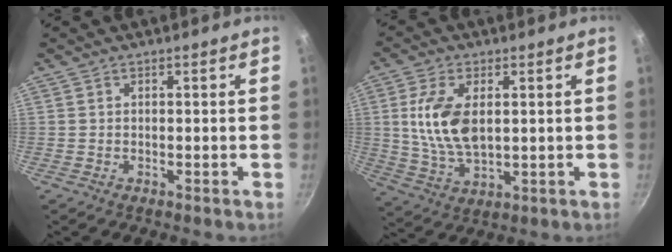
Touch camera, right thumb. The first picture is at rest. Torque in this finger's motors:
{"motor_torque": [-0.80, 1.17, 1.11, 0.60, 0.12]}